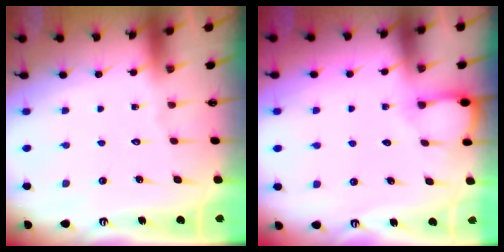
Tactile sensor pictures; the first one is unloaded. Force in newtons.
{"total": 3.4, "press": 3.4, "slide": 0.3}